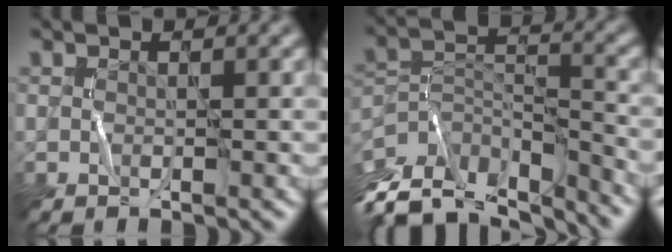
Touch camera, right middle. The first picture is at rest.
{"total": 11.1, "force": [-8.7, 4.8, 4.9], "torque": [-0.106, 0.020, -0.136]}